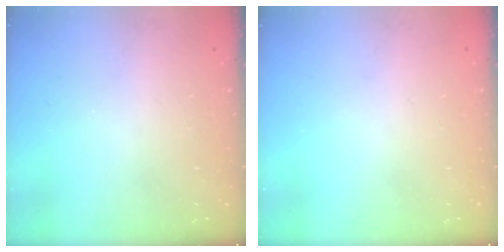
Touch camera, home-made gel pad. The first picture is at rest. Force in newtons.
{"total": 0.0}